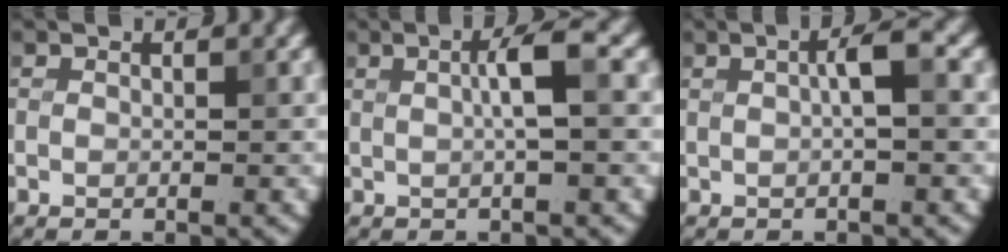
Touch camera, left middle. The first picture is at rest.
{"total": 3.2, "force": [0.5, 0.5, 3.2], "torque": [-0.051, 0.010, 0.003]}
{"total": 2.4, "force": [0.3, 0.3, 2.3], "torque": [-0.040, 0.011, 0.004]}